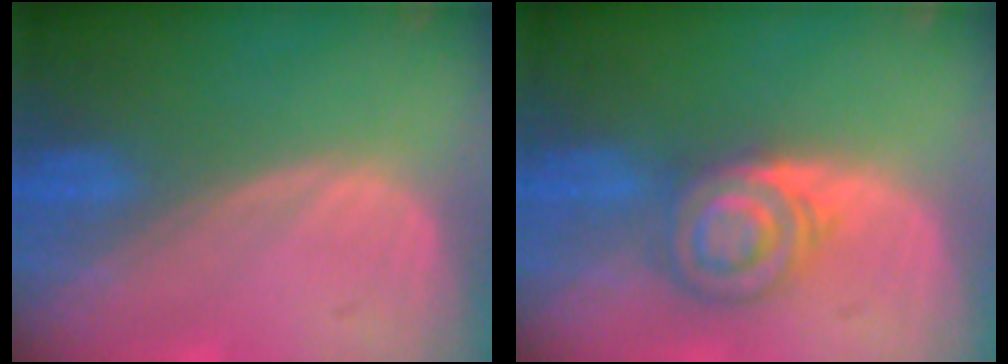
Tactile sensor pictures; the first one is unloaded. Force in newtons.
{"total": 5.9, "press": 5.9, "slide": 0.6}